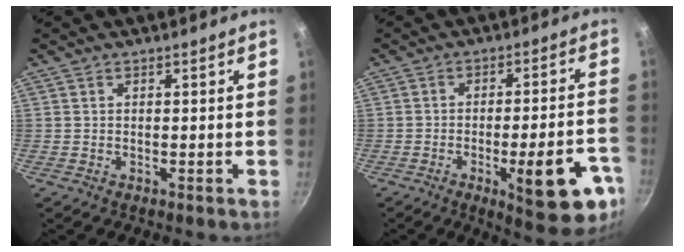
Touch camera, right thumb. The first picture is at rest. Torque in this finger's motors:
{"motor_torque": [1.86, 1.59, 1.50, -0.36, 0.37]}